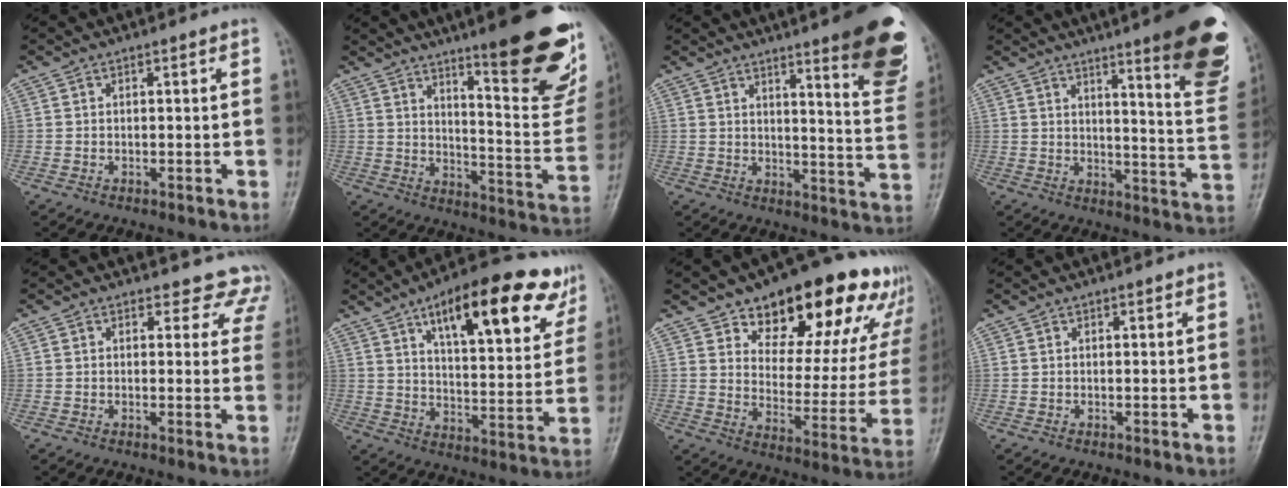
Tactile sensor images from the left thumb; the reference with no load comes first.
{"total": 23.5, "force": [15.1, 4.7, 17.4], "torque": [-0.197, -0.097, 0.210]}
{"total": 18.1, "force": [11.4, 3.1, 13.7], "torque": [-0.137, -0.073, 0.140]}
{"total": 19.8, "force": [12.0, 3.1, 15.5], "torque": [-0.165, -0.072, 0.152]}
{"total": 7.9, "force": [6.9, 3.9, 0.0], "torque": [0.058, -0.029, 0.042]}
{"total": 22.4, "force": [12.5, 8.0, 16.8], "torque": [-0.200, -0.034, 0.183]}
{"total": 23.6, "force": [15.8, 11.3, 13.4], "torque": [-0.130, -0.070, 0.215]}
{"total": 0.5, "force": [0.3, 0.4, 0.2], "torque": [0.004, -0.001, 0.001]}